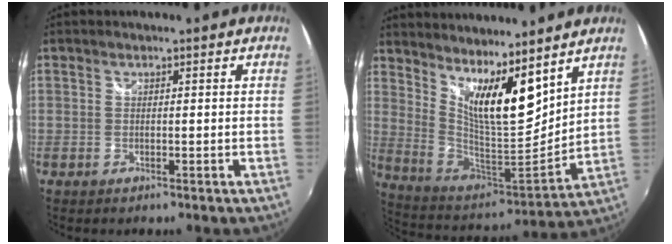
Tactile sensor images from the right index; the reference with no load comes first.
{"total": 15.3, "force": [9.4, 4.3, 11.3], "torque": [-0.188, -0.015, 0.176]}